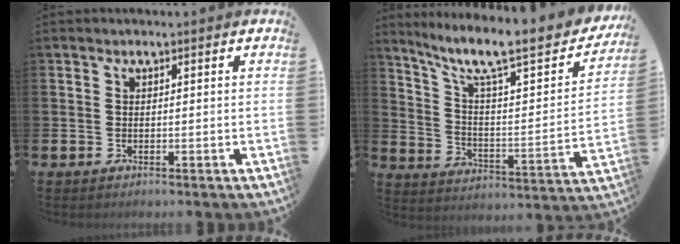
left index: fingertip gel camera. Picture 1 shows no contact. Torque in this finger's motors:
{"motor_torque": [1.04, -1.10, 0.73, 0.21]}